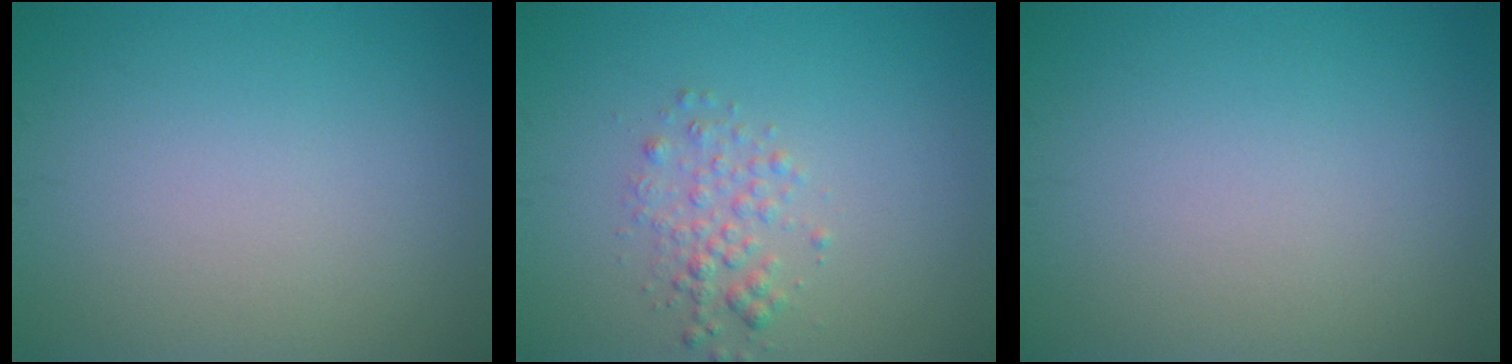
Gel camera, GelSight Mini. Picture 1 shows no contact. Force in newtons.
{"total": 2.0, "press": 2.0, "slide": 0.1}
{"total": 0.0}